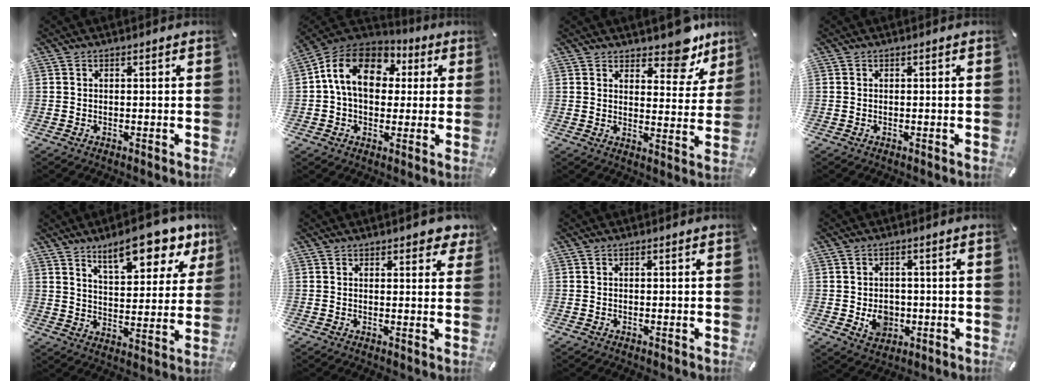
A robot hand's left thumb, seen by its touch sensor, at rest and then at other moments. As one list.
[{"total": 13.6, "force": [2.4, 10.4, 8.4], "torque": [-0.169, 0.011, 0.039]}, {"total": 10.3, "force": [8.3, 4.5, 4.1], "torque": [-0.031, -0.069, 0.143]}, {"total": 0.0}, {"total": 14.6, "force": [10.3, 5.6, 8.6], "torque": [-0.117, -0.057, 0.174]}, {"total": 3.0, "force": [2.2, 1.5, 1.2], "torque": [-0.013, -0.006, 0.038]}, {"total": 0.0}, {"total": 6.2, "force": [-0.9, 5.2, 3.2], "torque": [-0.038, 0.000, -0.015]}]